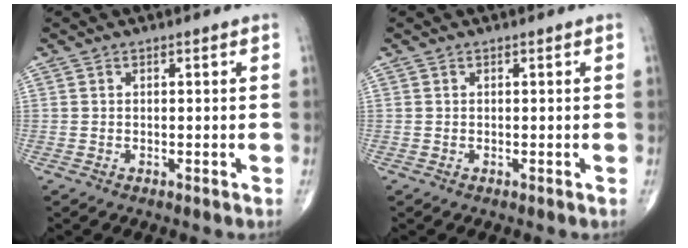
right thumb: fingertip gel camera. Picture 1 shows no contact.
{"total": 0.0}